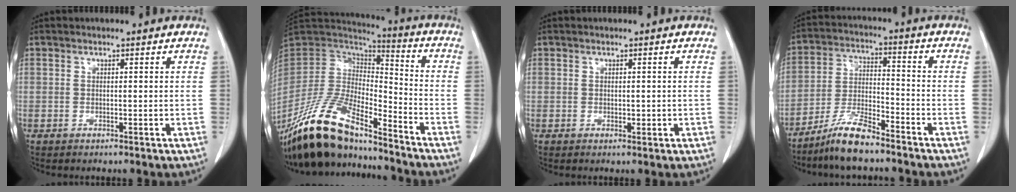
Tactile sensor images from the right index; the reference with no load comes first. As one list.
[{"total": 18.7, "force": [-15.3, 5.0, 9.5], "torque": [-0.194, -0.003, -0.284]}, {"total": 1.0, "force": [-0.1, 0.6, 0.8], "torque": [-0.011, -0.001, 0.004]}, {"total": 8.5, "force": [-6.9, 1.4, 4.7], "torque": [-0.099, -0.011, -0.132]}]